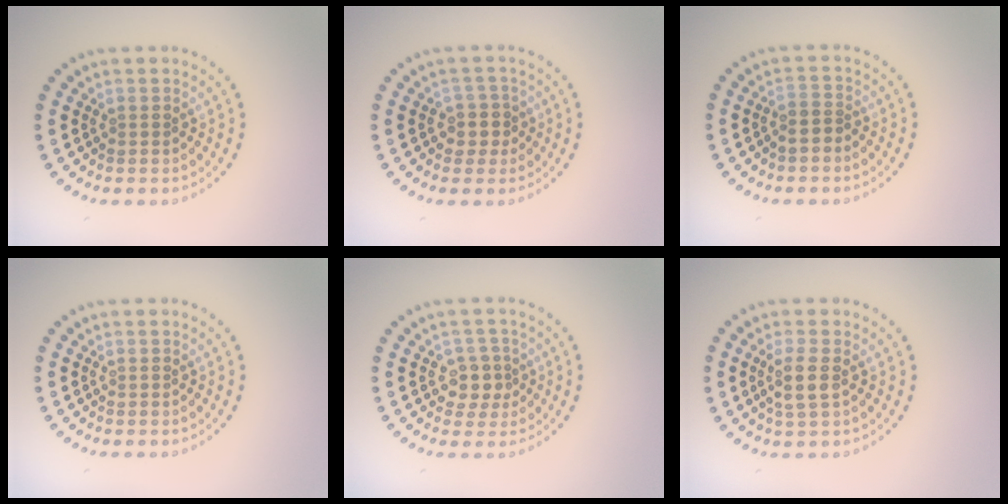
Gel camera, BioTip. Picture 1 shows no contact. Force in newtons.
{"total": 2.0, "press": 1.7, "slide": 1.1}
{"total": 1.6, "press": 1.4, "slide": 0.8}
{"total": 0.0}
{"total": 2.4, "press": 2.2, "slide": 1.0}
{"total": 2.4, "press": 2.1, "slide": 1.1}